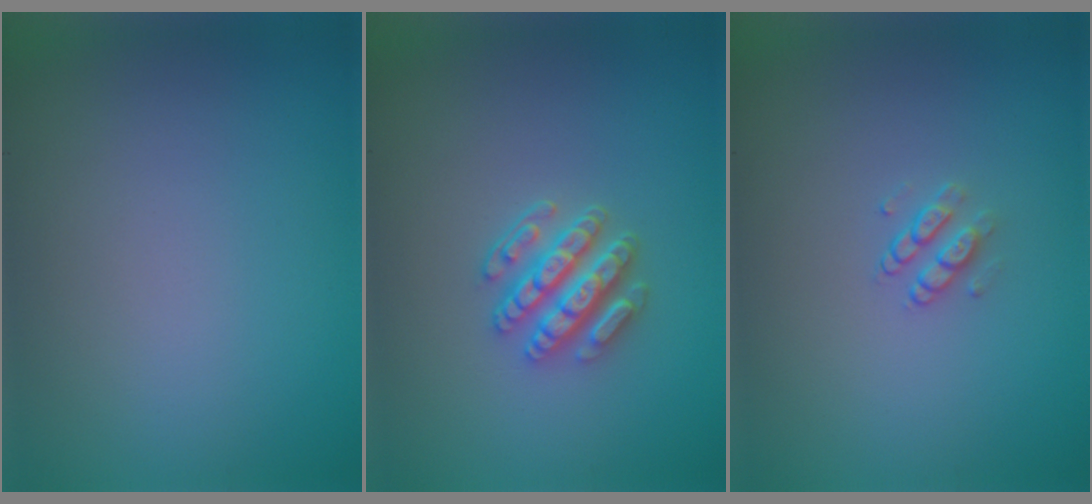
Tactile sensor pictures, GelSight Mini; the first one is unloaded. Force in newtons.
{"total": 3.8, "press": 3.2, "slide": 2.0}
{"total": 1.4, "press": 1.0, "slide": 1.0}